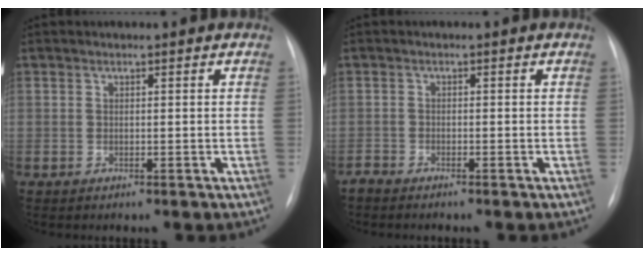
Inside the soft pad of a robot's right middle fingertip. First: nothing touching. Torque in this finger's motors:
{"motor_torque": [0.07, -0.08, -0.01, 0.01]}